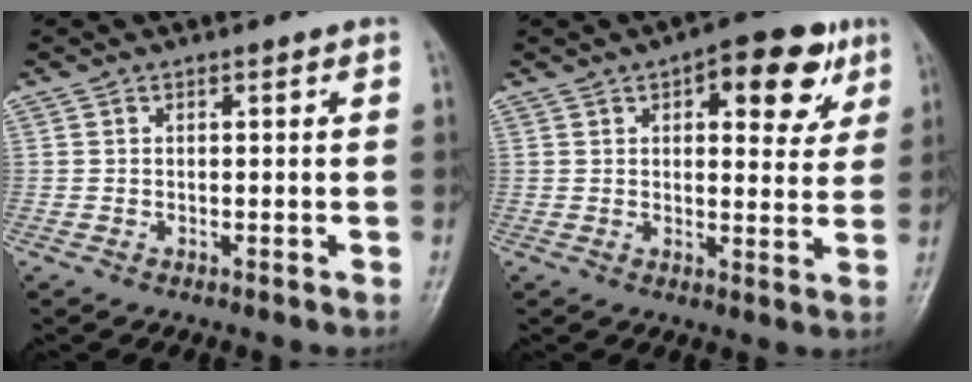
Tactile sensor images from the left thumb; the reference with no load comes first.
{"total": 12.0, "force": [5.5, 5.6, 9.0], "torque": [-0.076, -0.010, 0.065]}